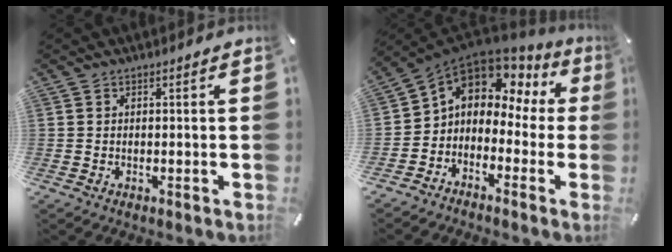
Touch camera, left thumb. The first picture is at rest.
{"total": 7.3, "force": [2.6, 5.8, 3.5], "torque": [-0.074, -0.024, 0.046]}